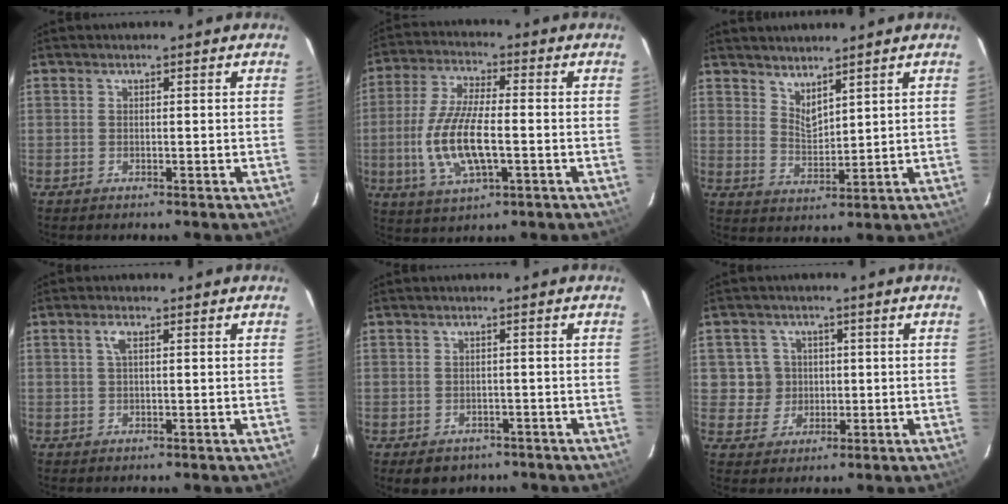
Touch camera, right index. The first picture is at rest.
{"total": 13.0, "force": [-2.6, 4.7, 11.9], "torque": [-0.249, -0.007, -0.046]}
{"total": 4.5, "force": [3.9, 1.3, 1.8], "torque": [-0.029, -0.008, 0.072]}
{"total": 1.8, "force": [0.6, 0.5, 1.6], "torque": [-0.034, 0.006, 0.011]}
{"total": 4.3, "force": [-2.4, 3.4, 1.2], "torque": [-0.016, 0.005, -0.023]}
{"total": 5.4, "force": [0.5, 5.3, 0.5], "torque": [-0.010, 0.016, 0.015]}